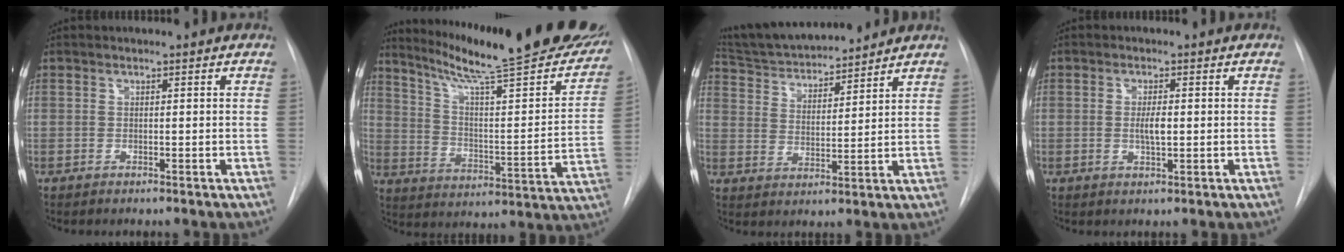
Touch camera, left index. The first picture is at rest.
{"total": 28.1, "force": [24.0, 3.2, 14.3], "torque": [-0.215, -0.079, 0.316]}
{"total": 13.2, "force": [12.2, 2.0, 4.4], "torque": [-0.079, 0.010, 0.209]}
{"total": 2.6, "force": [-0.7, 0.7, 2.4], "torque": [-0.045, -0.007, -0.013]}